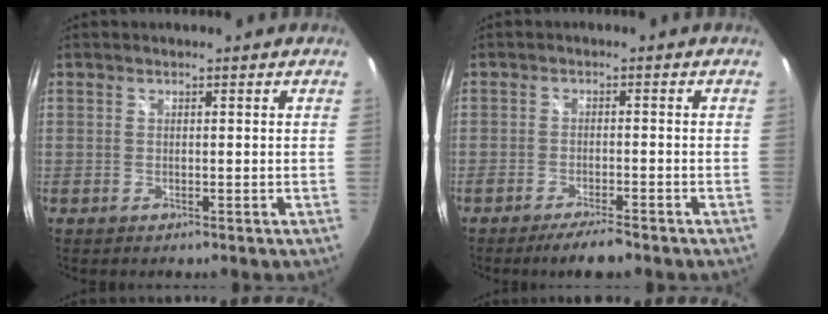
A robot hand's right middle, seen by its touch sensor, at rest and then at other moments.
{"total": 5.0, "force": [-4.1, 0.6, 2.7], "torque": [-0.061, -0.007, -0.071]}